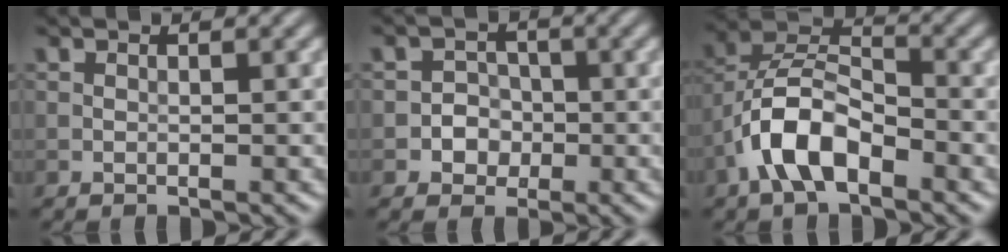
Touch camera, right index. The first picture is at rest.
{"total": 2.4, "force": [-0.7, 2.2, 0.6], "torque": [0.013, 0.001, -0.025]}
{"total": 6.4, "force": [-3.3, 3.0, 4.6], "torque": [-0.083, 0.013, -0.068]}